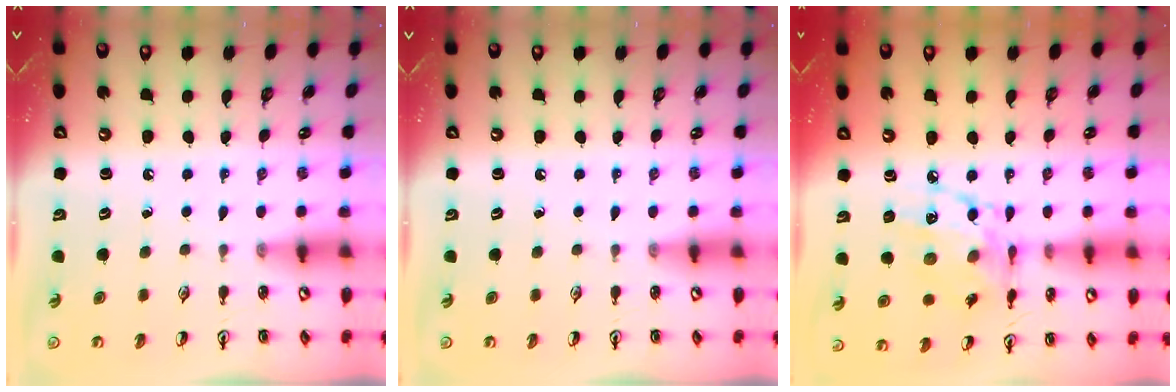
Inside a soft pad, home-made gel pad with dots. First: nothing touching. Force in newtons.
{"total": 0.0}
{"total": 13.2, "press": 13.1, "slide": 0.6}